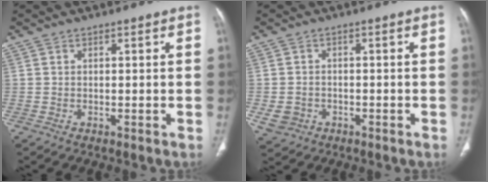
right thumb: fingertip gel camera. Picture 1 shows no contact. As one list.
[{"total": 3.7, "force": [-1.2, 3.2, 1.2], "torque": [-0.018, 0.007, -0.014]}]